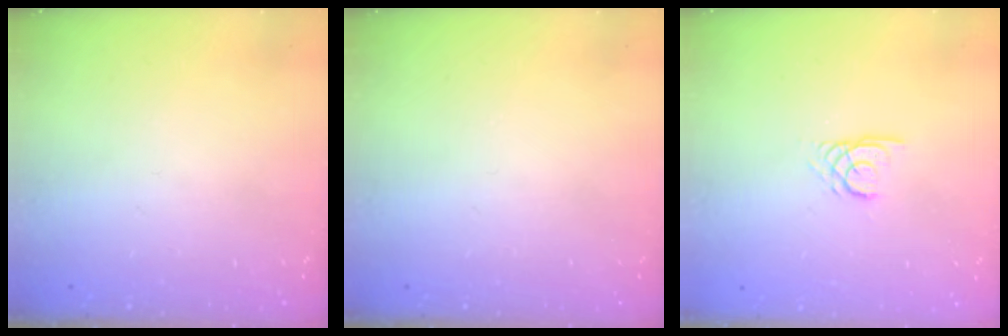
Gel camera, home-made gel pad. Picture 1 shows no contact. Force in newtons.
{"total": 0.0}
{"total": 2.4, "press": 2.4, "slide": 0.2}